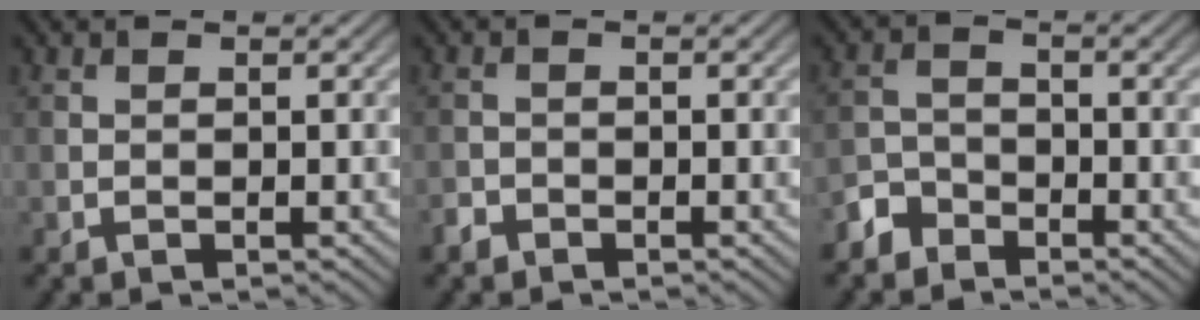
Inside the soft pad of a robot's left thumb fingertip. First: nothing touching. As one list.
[{"total": 1.2, "force": [-1.0, 0.7, 0.2], "torque": [-0.003, 0.000, -0.022]}, {"total": 3.2, "force": [-2.6, 1.8, 0.5], "torque": [-0.011, 0.004, -0.064]}]